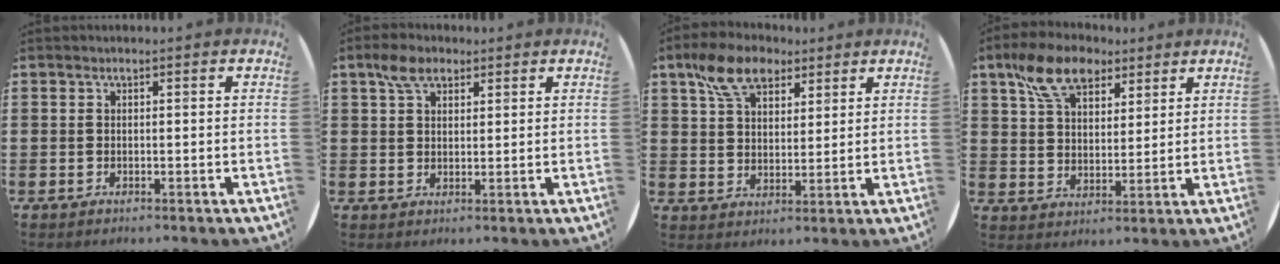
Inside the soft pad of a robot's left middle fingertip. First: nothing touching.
{"total": 4.2, "force": [2.9, 2.3, 2.1], "torque": [-0.040, 0.006, 0.051]}
{"total": 8.0, "force": [5.4, 4.5, 3.8], "torque": [-0.079, -0.002, 0.099]}
{"total": 9.2, "force": [6.4, 5.0, 4.4], "torque": [-0.094, -0.004, 0.117]}